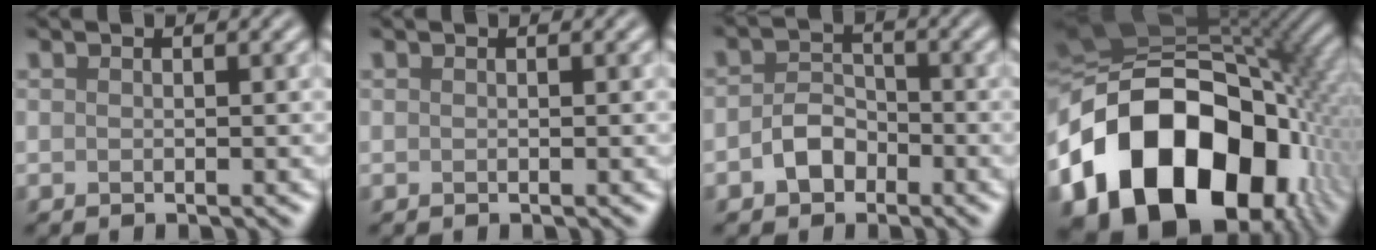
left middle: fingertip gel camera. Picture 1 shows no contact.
{"total": 0.0}
{"total": 2.9, "force": [-1.4, 2.1, 1.5], "torque": [-0.024, 0.006, -0.030]}
{"total": 20.2, "force": [-5.6, 13.8, 13.7], "torque": [-0.269, -0.011, -0.098]}